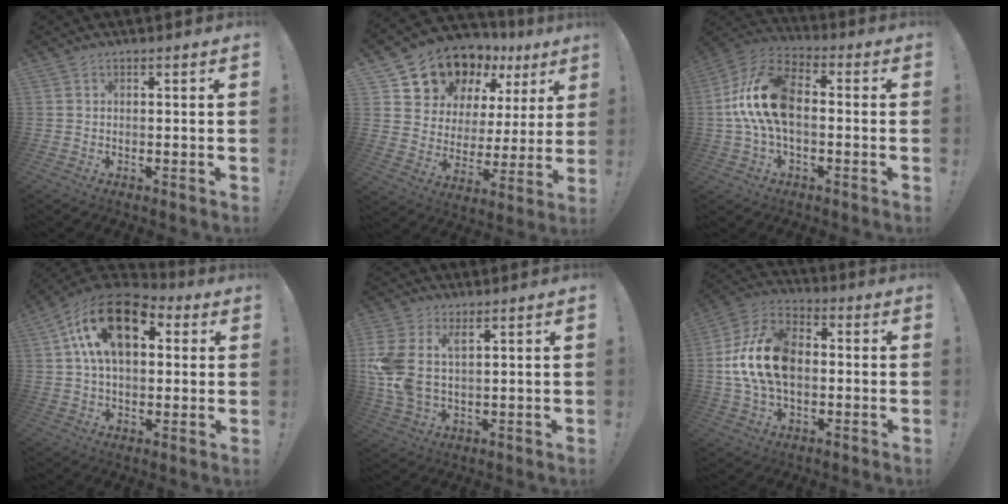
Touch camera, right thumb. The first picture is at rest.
{"total": 14.0, "force": [11.4, 7.5, 3.5], "torque": [-0.062, -0.100, 0.218]}
{"total": 17.1, "force": [0.2, 10.1, 13.8], "torque": [-0.265, 0.018, 0.008]}
{"total": 19.6, "force": [6.9, 11.2, 14.4], "torque": [-0.253, -0.014, 0.120]}
{"total": 9.6, "force": [3.7, 5.6, 6.8], "torque": [-0.144, -0.022, 0.070]}
{"total": 18.4, "force": [-0.1, 12.4, 13.5], "torque": [-0.240, 0.022, 0.005]}